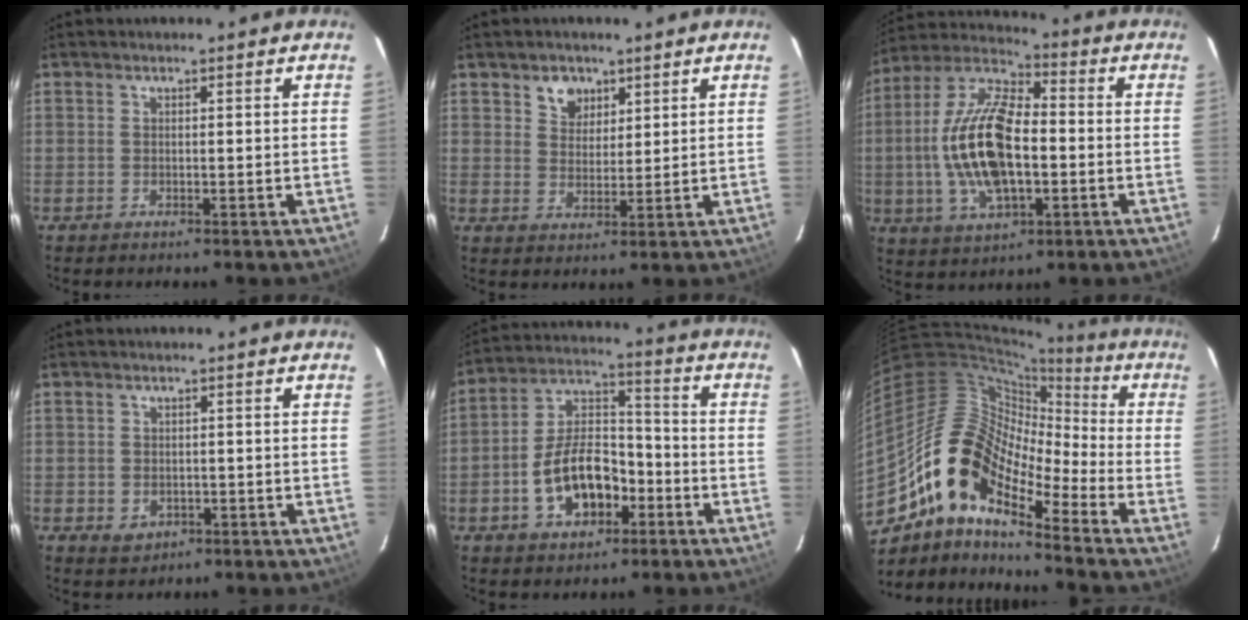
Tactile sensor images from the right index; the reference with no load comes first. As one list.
[{"total": 4.7, "force": [2.8, 3.5, 1.4], "torque": [-0.015, 0.006, 0.052]}, {"total": 18.6, "force": [-2.0, 8.6, 16.3], "torque": [-0.334, 0.006, -0.038]}, {"total": 3.4, "force": [-1.2, 2.9, 1.4], "torque": [-0.030, 0.000, -0.006]}, {"total": 13.4, "force": [-5.3, 7.8, 9.5], "torque": [-0.185, 0.028, -0.081]}, {"total": 16.6, "force": [-10.4, 6.8, 11.1], "torque": [-0.186, -0.003, -0.213]}]